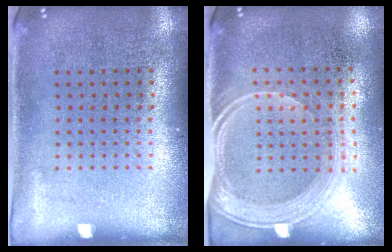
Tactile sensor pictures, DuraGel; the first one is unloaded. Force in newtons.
{"total": 1.9, "press": 1.6, "slide": 1.1}